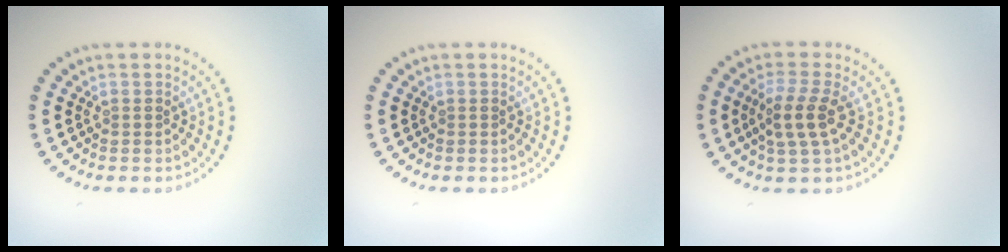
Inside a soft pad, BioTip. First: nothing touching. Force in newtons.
{"total": 0.0}
{"total": 2.9, "press": 2.5, "slide": 1.4}